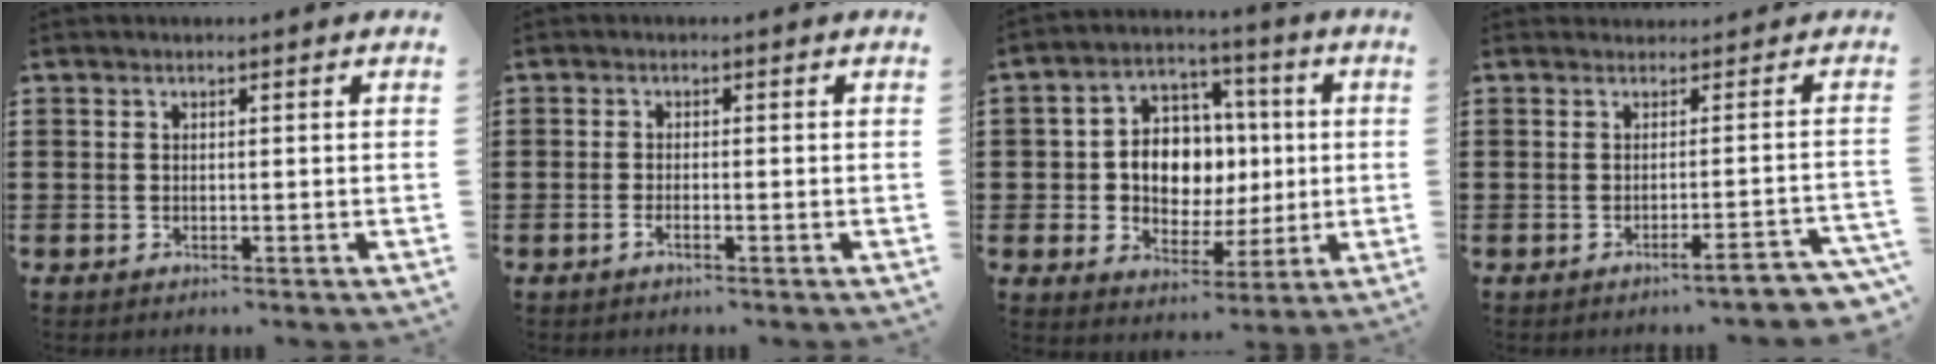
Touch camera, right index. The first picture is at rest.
{"total": 1.1, "force": [-0.7, 0.1, 0.9], "torque": [-0.017, -0.003, -0.013]}
{"total": 8.4, "force": [0.1, 7.1, 4.4], "torque": [-0.093, 0.015, 0.003]}
{"total": 1.6, "force": [-1.0, 0.1, 1.3], "torque": [-0.024, 0.002, -0.018]}